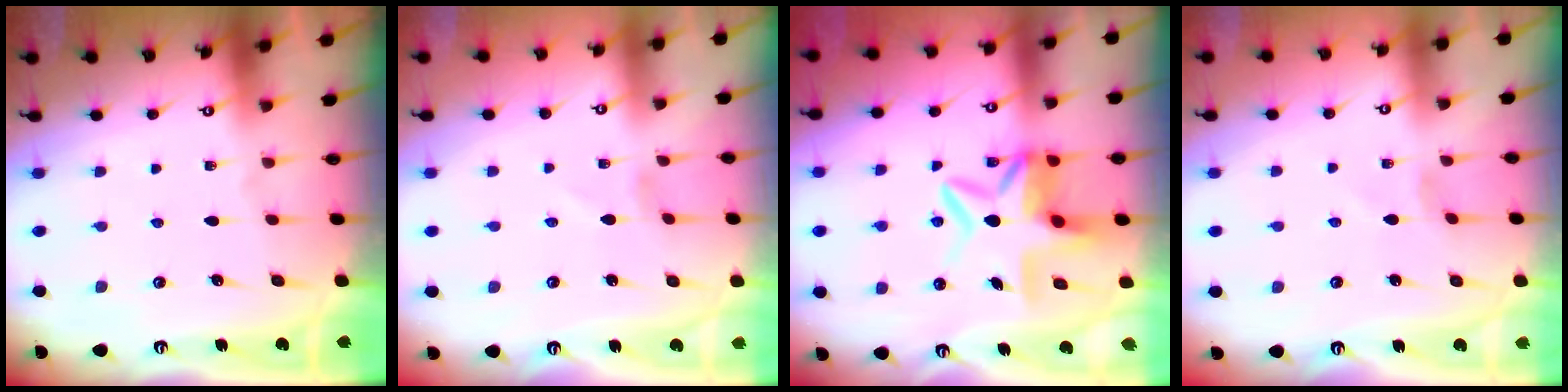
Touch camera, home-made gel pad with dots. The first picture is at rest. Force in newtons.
{"total": 0.7, "press": 0.7, "slide": 0.2}
{"total": 9.8, "press": 9.7, "slide": 1.9}
{"total": 0.0}